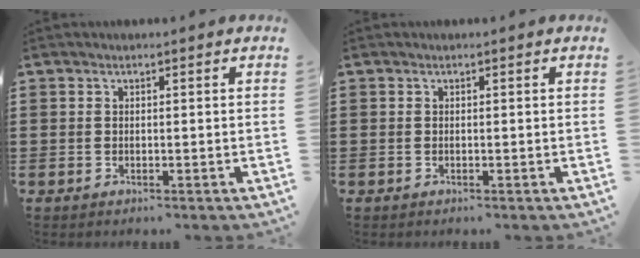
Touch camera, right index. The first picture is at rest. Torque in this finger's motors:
{"motor_torque": [-0.85, 1.29, -0.02, 0.00]}